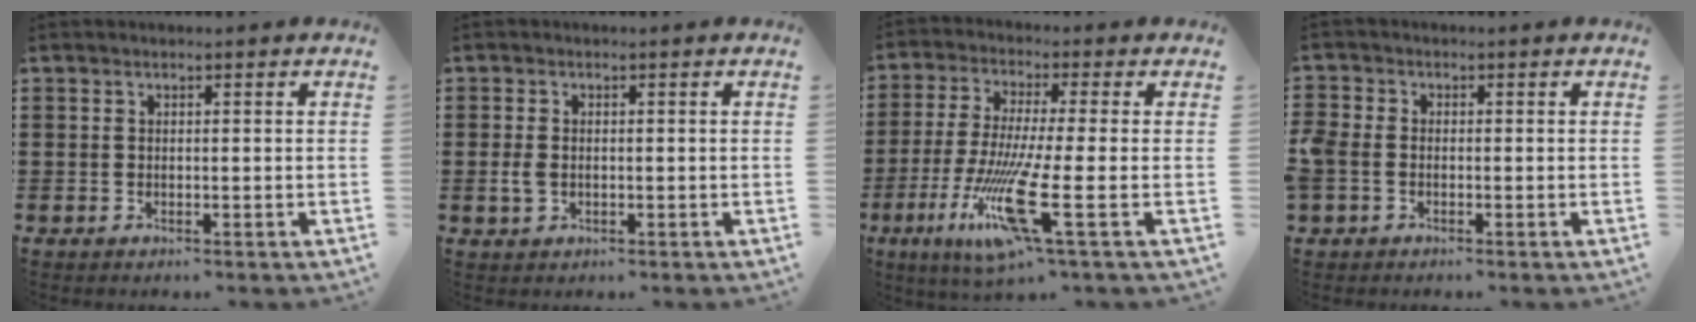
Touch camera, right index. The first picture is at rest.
{"total": 2.1, "force": [-0.3, 1.5, 1.5], "torque": [-0.045, -0.002, -0.010]}
{"total": 12.6, "force": [-4.5, 1.3, 11.7], "torque": [-0.244, -0.022, -0.083]}
{"total": 2.4, "force": [-1.0, 1.7, 1.3], "torque": [-0.042, -0.001, -0.023]}